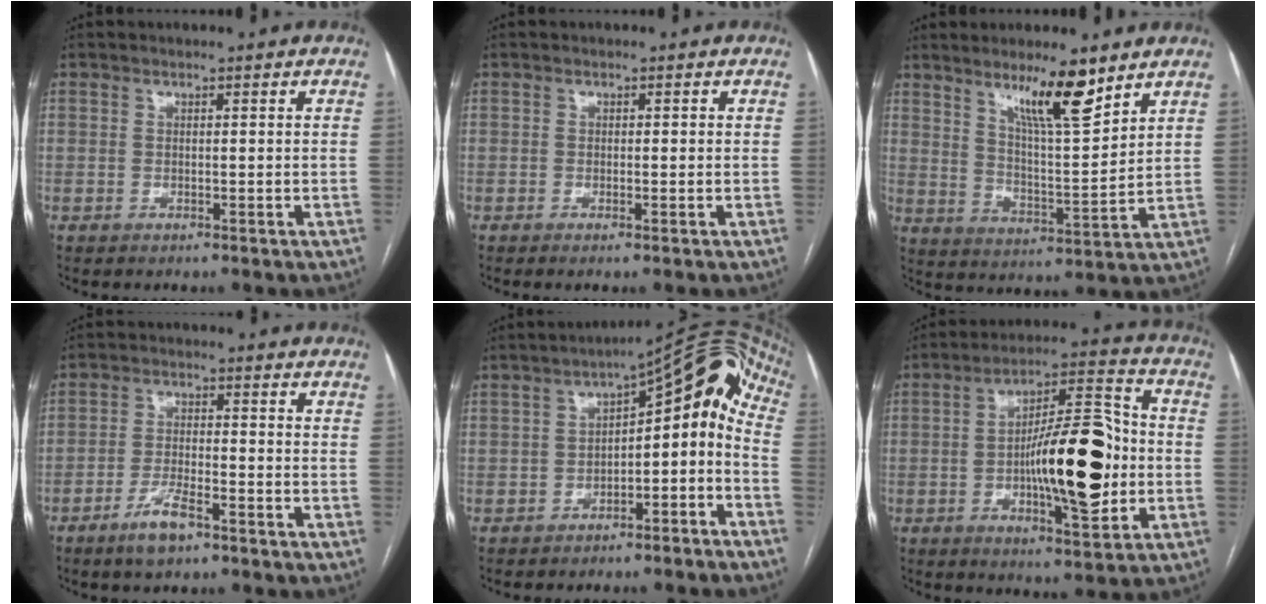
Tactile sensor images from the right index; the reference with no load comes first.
{"total": 1.2, "force": [-0.3, 0.1, 1.1], "torque": [-0.015, 0.000, -0.005]}
{"total": 10.5, "force": [7.2, 1.1, 7.5], "torque": [-0.128, -0.010, 0.127]}
{"total": 5.3, "force": [-3.6, 1.2, 3.7], "torque": [-0.074, -0.002, -0.066]}
{"total": 12.7, "force": [-4.7, 6.3, 10.0], "torque": [-0.116, 0.057, -0.070]}
{"total": 16.9, "force": [-2.1, 4.4, 16.2], "torque": [-0.258, 0.018, -0.028]}